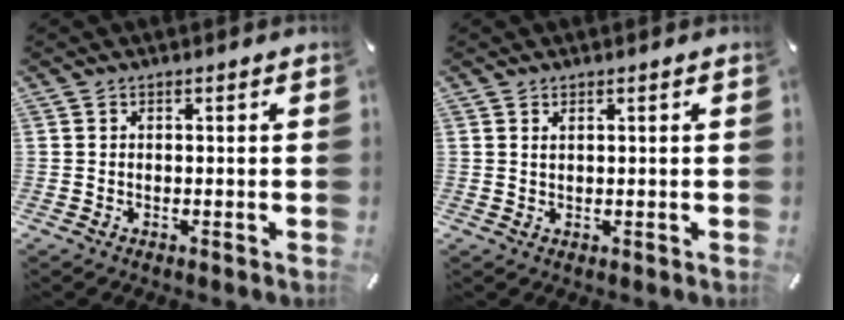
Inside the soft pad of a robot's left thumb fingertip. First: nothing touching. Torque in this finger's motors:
{"motor_torque": [-0.36, -0.24, -0.01, 0.13, 0.02]}